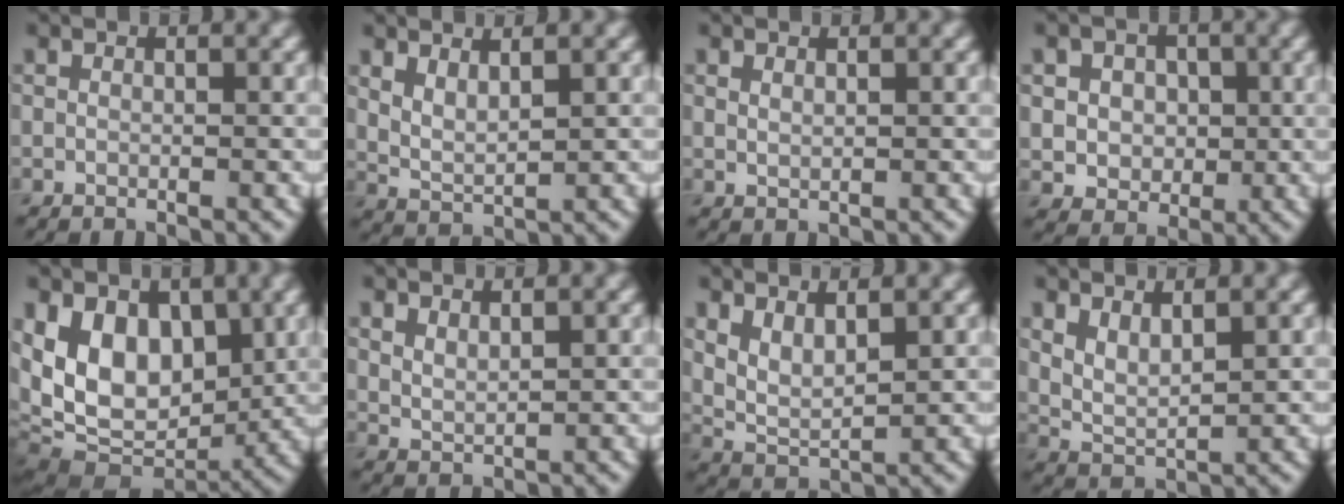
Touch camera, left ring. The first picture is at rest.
{"total": 2.3, "force": [1.5, 0.8, 1.6], "torque": [-0.037, -0.008, 0.032]}
{"total": 0.7, "force": [0.4, 0.3, 0.5], "torque": [-0.011, -0.002, 0.010]}
{"total": 5.2, "force": [1.0, 4.4, 2.6], "torque": [-0.046, 0.012, 0.008]}
{"total": 10.1, "force": [1.3, 6.7, 7.4], "torque": [-0.121, -0.010, 0.014]}
{"total": 1.6, "force": [1.2, 0.5, 0.8], "torque": [-0.019, -0.003, 0.028]}
{"total": 3.1, "force": [1.6, 1.2, 2.4], "torque": [-0.054, -0.008, 0.035]}
{"total": 2.8, "force": [1.6, 1.1, 2.0], "torque": [-0.045, -0.008, 0.036]}